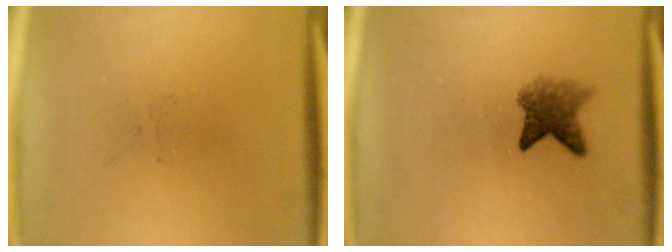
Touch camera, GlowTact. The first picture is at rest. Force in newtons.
{"total": 4.1}